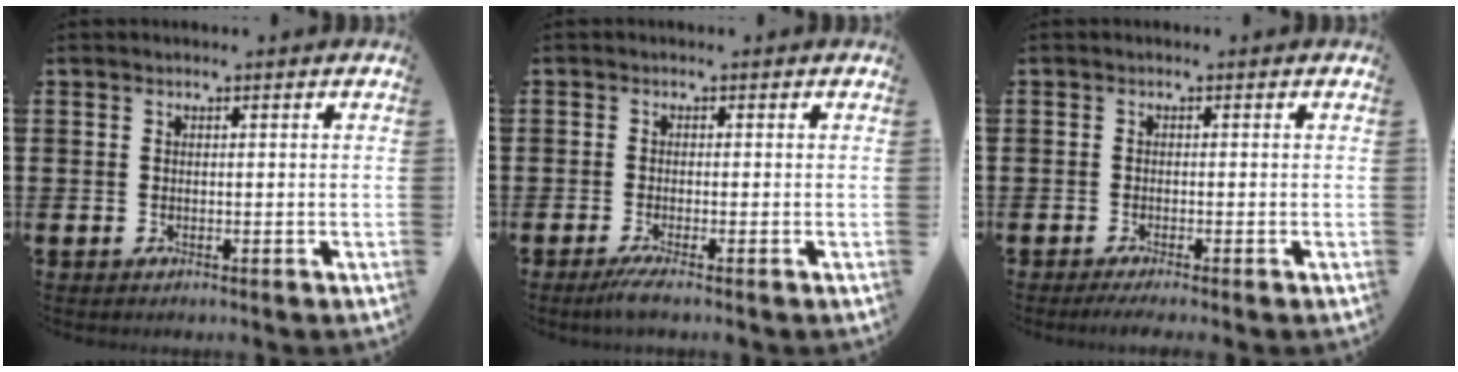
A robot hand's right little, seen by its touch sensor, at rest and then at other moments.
{"total": 1.6, "force": [-0.9, 0.0, 1.3], "torque": [-0.021, -0.002, -0.017]}
{"total": 0.9, "force": [-0.6, 0.0, 0.7], "torque": [-0.011, -0.003, -0.011]}